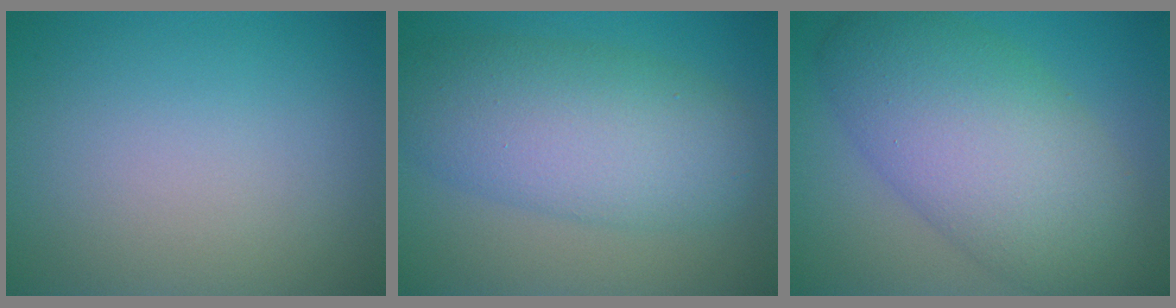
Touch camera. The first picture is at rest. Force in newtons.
{"total": 7.9, "press": 7.9, "slide": 0.4}
{"total": 10.4, "press": 10.4, "slide": 0.5}